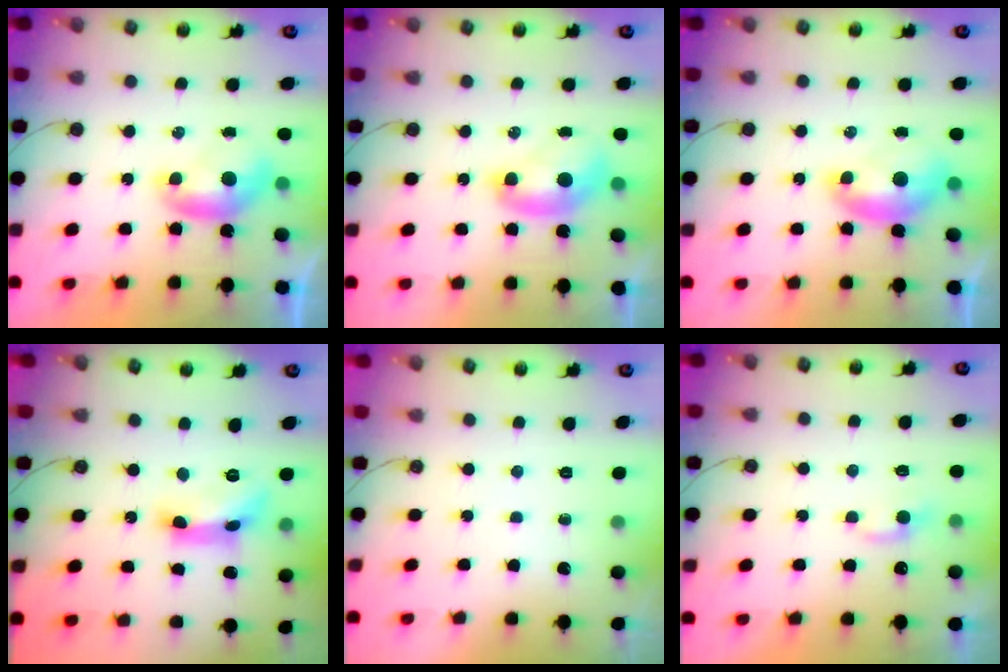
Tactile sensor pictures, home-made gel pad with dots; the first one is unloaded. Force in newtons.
{"total": 2.2, "press": 2.2, "slide": 0.2}
{"total": 1.5, "press": 1.4, "slide": 0.6}
{"total": 9.7, "press": 9.6, "slide": 0.6}
{"total": 0.0}
{"total": 1.7, "press": 1.6, "slide": 0.4}